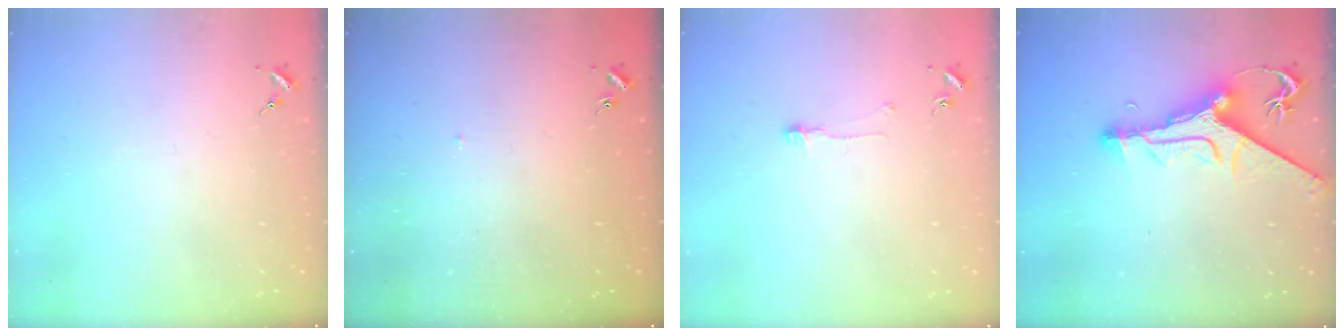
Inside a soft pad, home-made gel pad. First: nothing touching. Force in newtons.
{"total": 1.2, "press": 1.2, "slide": 0.1}
{"total": 6.4, "press": 6.4, "slide": 0.4}
{"total": 13.3, "press": 13.3, "slide": 1.3}